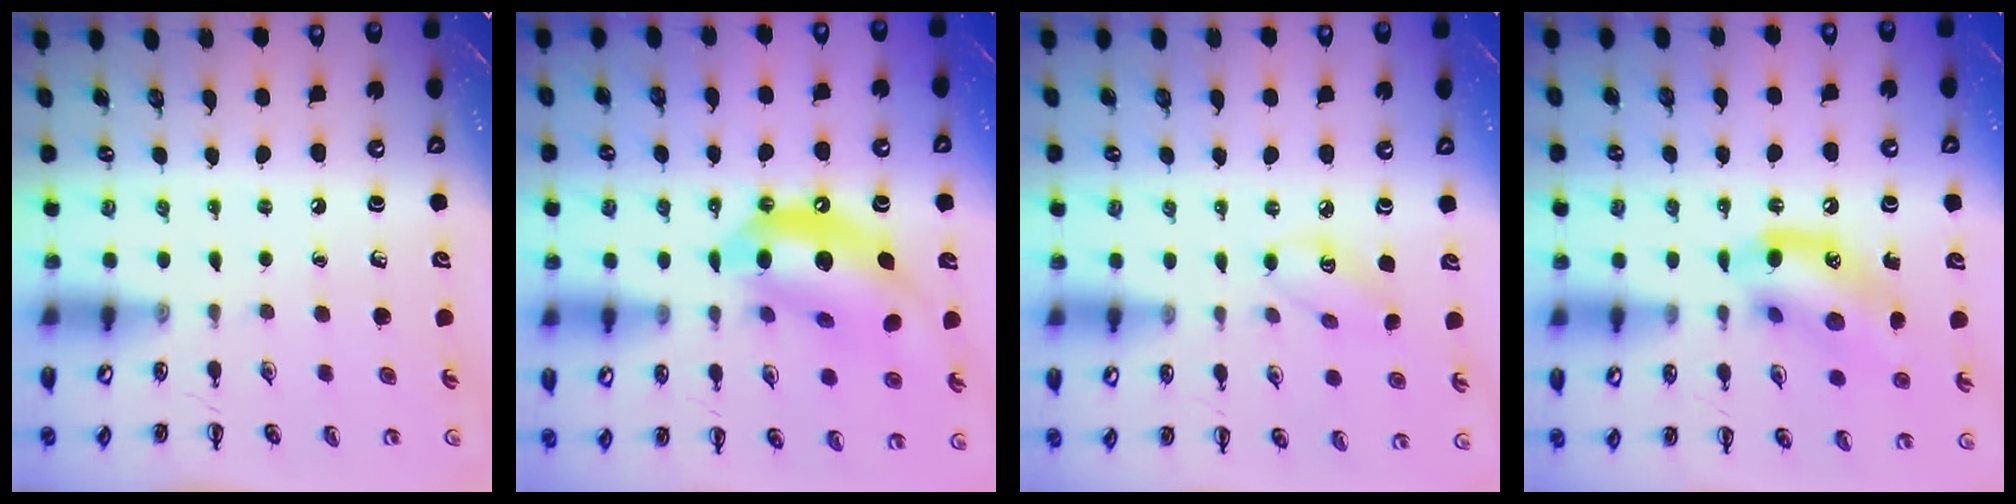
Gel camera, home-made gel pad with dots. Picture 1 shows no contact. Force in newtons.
{"total": 15.5, "press": 14.9, "slide": 4.3}
{"total": 4.5, "press": 4.4, "slide": 0.9}
{"total": 13.6, "press": 13.5, "slide": 1.7}